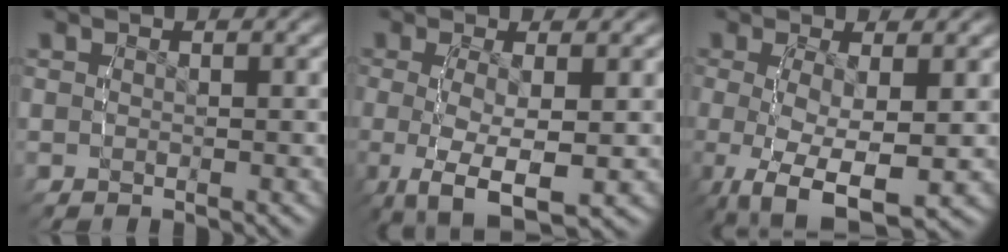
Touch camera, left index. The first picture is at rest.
{"total": 7.6, "force": [-3.3, 3.6, 5.9], "torque": [-0.147, -0.051, -0.022]}
{"total": 8.3, "force": [-3.6, 4.3, 6.1], "torque": [-0.155, -0.059, -0.025]}